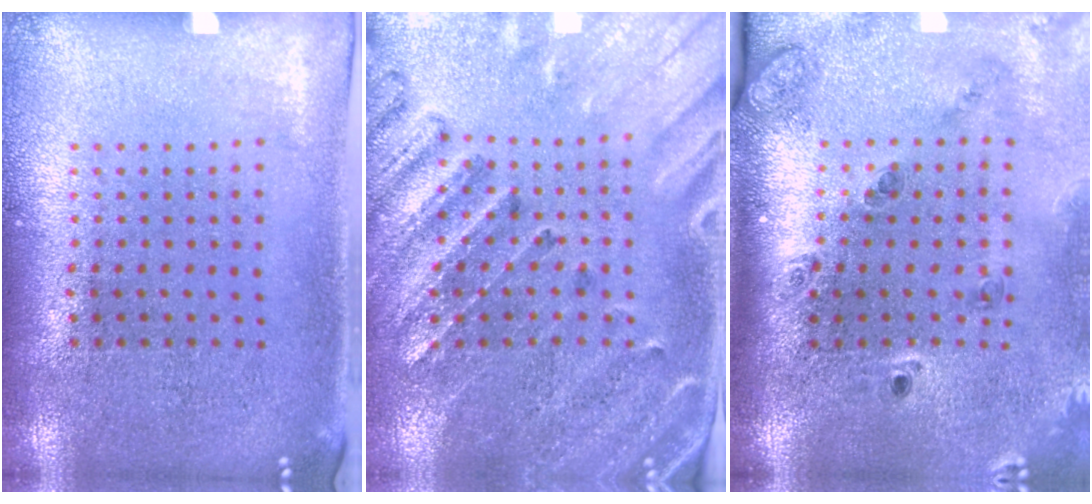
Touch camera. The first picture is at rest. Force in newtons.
{"total": 2.9, "press": 2.6, "slide": 1.1}
{"total": 1.8, "press": 1.6, "slide": 0.8}